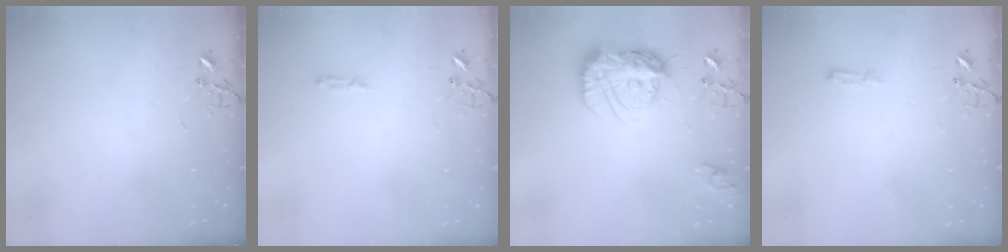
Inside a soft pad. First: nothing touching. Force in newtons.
{"total": 3.6, "press": 3.6, "slide": 0.4}
{"total": 16.5, "press": 16.5, "slide": 1.6}
{"total": 4.8, "press": 4.8, "slide": 0.5}